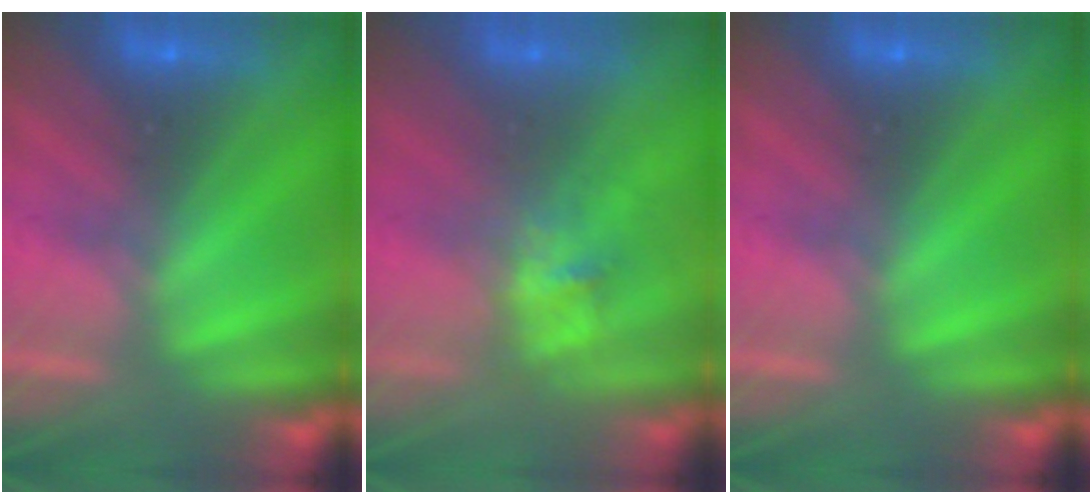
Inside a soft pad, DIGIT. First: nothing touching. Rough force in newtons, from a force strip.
{"total": 2.9}
{"total": 0.0}